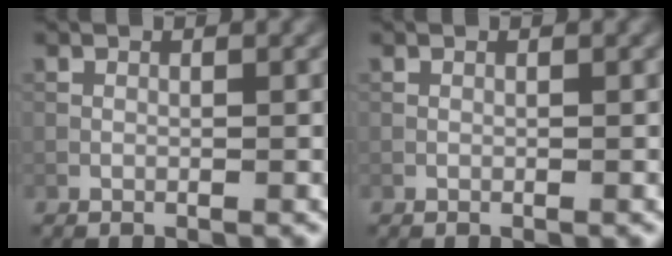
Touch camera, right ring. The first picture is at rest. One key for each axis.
{"total": 0.0}